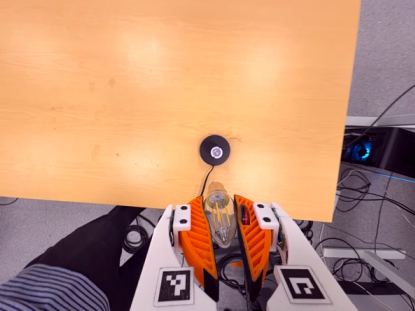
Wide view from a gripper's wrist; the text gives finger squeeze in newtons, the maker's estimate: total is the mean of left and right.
{"total": 20.5, "left": 25.0, "right": 15.9}